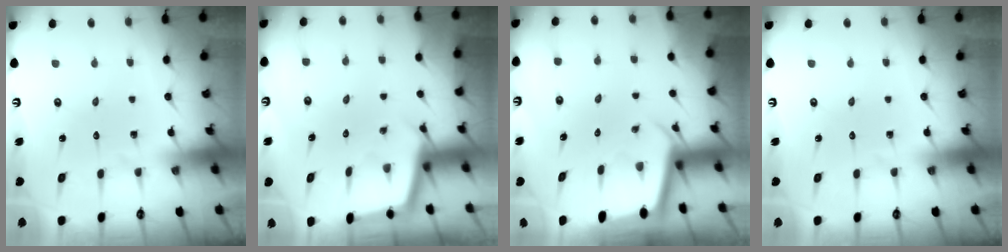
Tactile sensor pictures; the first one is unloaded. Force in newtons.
{"total": 2.3, "press": 2.3, "slide": 0.2}
{"total": 2.2, "press": 2.2, "slide": 0.1}
{"total": 0.0}